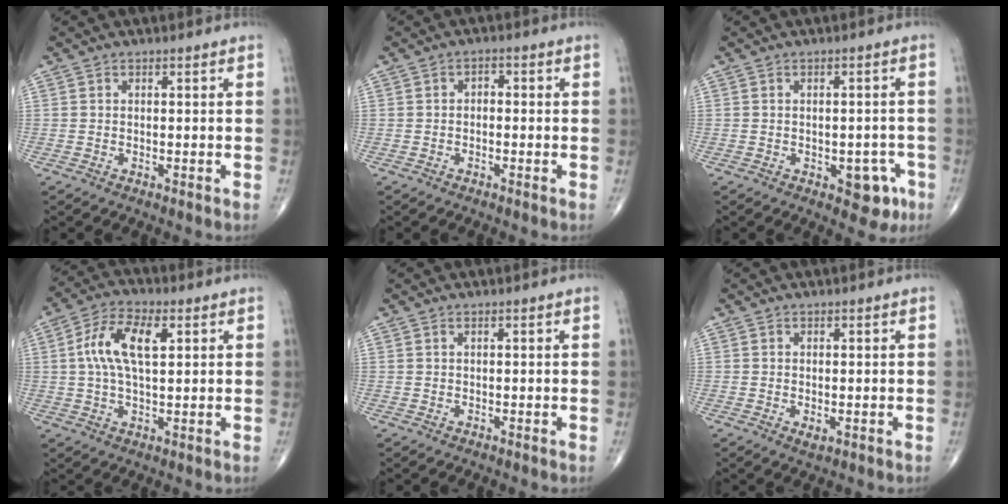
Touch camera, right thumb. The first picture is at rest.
{"total": 1.6, "force": [-0.3, 1.2, 1.0], "torque": [-0.007, 0.009, -0.012]}
{"total": 5.8, "force": [-2.5, 3.3, 4.1], "torque": [-0.021, 0.014, -0.025]}
{"total": 10.3, "force": [2.3, 4.8, 8.8], "torque": [-0.174, 0.013, 0.039]}
{"total": 0.0}
{"total": 1.7, "force": [-0.3, 0.8, 1.5], "torque": [-0.022, -0.005, -0.001]}